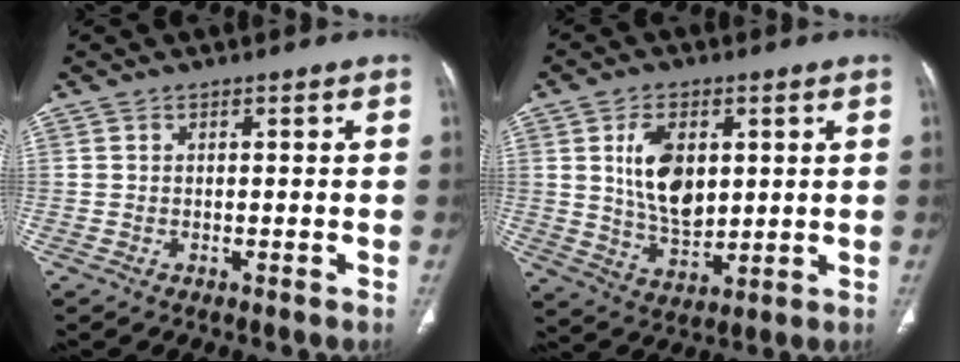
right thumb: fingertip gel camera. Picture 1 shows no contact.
{"total": 11.1, "force": [2.6, 6.7, 8.4], "torque": [-0.132, -0.018, 0.059]}